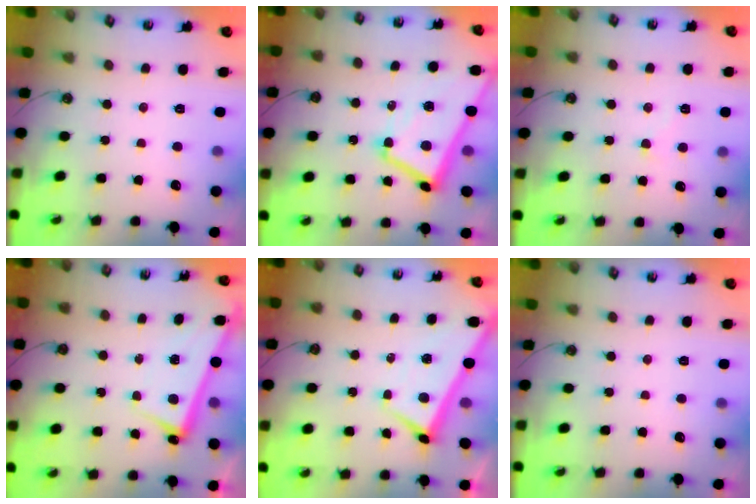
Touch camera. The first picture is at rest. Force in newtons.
{"total": 10.0, "press": 9.8, "slide": 1.5}
{"total": 4.4, "press": 4.4, "slide": 0.3}
{"total": 2.6, "press": 2.4, "slide": 1.0}
{"total": 1.9, "press": 1.9, "slide": 0.2}
{"total": 0.0}